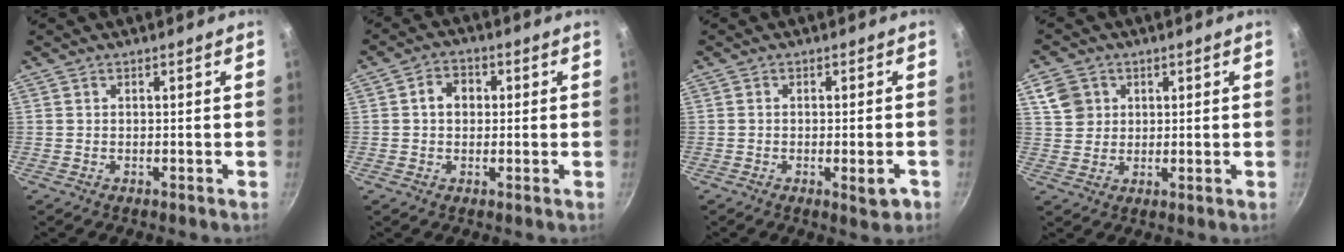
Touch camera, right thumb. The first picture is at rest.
{"total": 4.7, "force": [0.6, 3.8, 2.8], "torque": [-0.022, 0.010, 0.004]}
{"total": 4.0, "force": [-1.5, 1.2, 3.5], "torque": [-0.042, 0.005, -0.018]}
{"total": 6.1, "force": [2.3, 5.3, 2.1], "torque": [-0.011, 0.003, 0.045]}